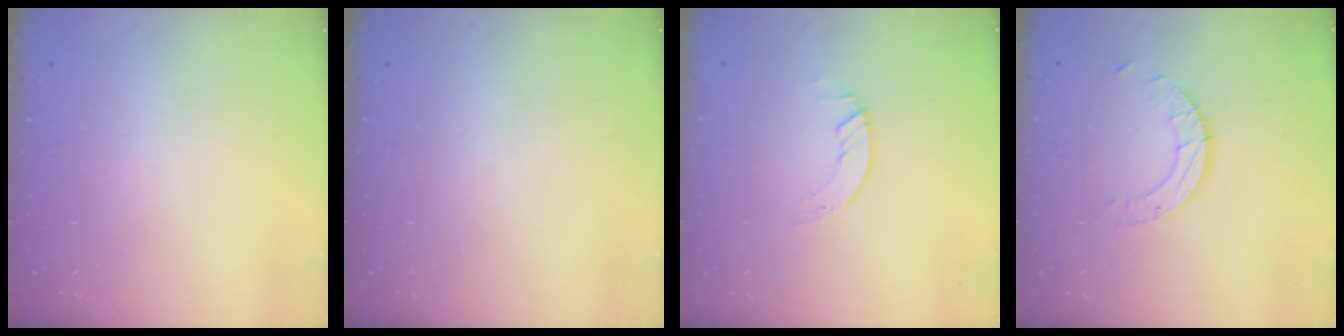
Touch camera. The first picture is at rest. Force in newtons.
{"total": 0.0}
{"total": 1.3, "press": 1.3, "slide": 0.2}
{"total": 4.9, "press": 4.9, "slide": 0.3}